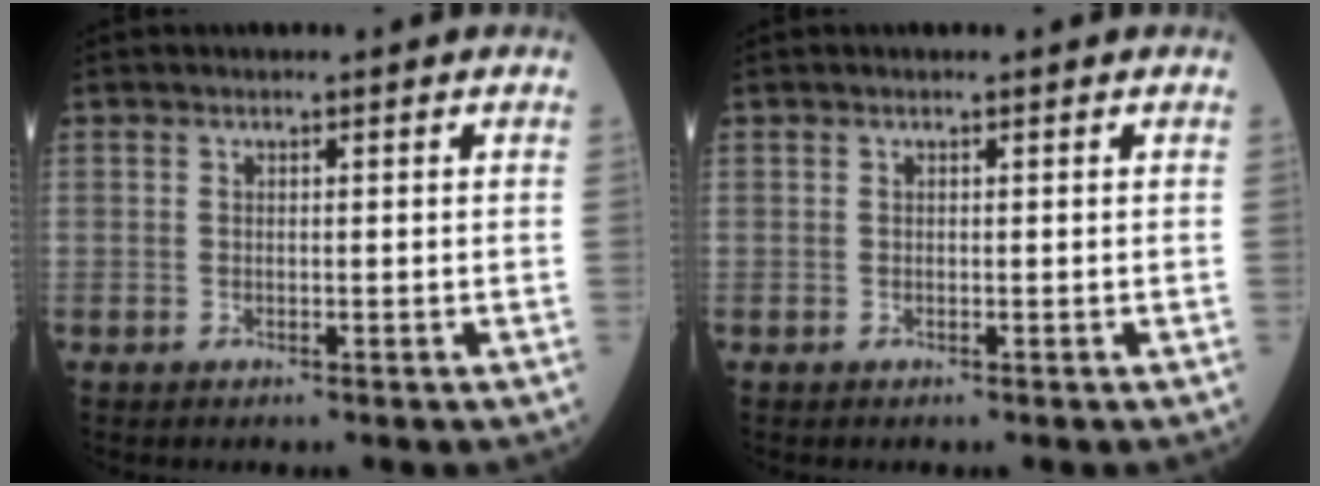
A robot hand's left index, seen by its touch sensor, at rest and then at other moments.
{"total": 0.0}